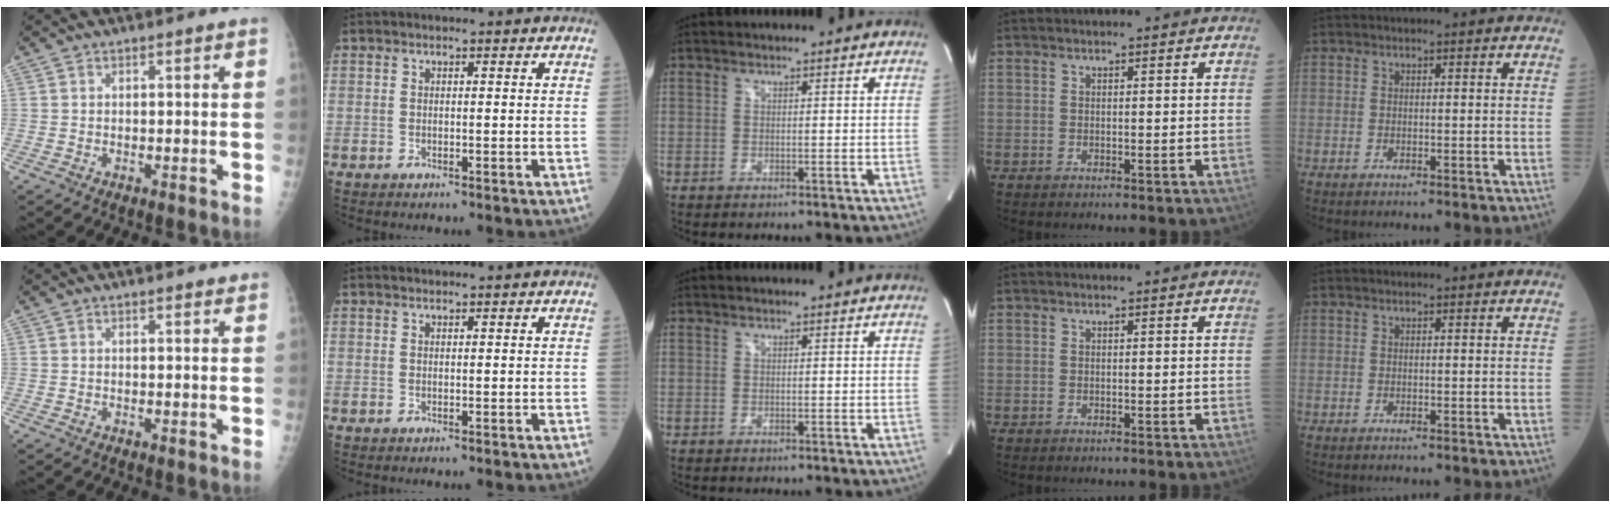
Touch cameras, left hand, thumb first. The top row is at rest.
{"thumb": {"total": 2.4, "force": [2.2, 0.5, 0.8], "torque": [-0.002, -0.004, 0.024]}, "index": {"total": 1.2, "force": [1.2, -0.1, 0.2], "torque": [-0.002, 0.015, 0.020]}}